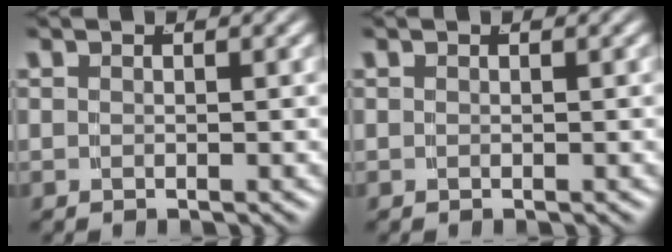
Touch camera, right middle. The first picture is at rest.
{"total": 0.0}